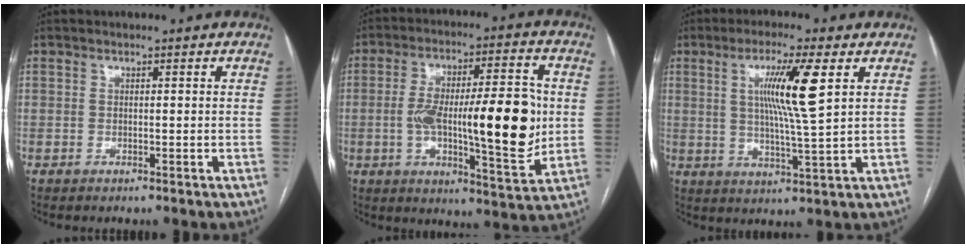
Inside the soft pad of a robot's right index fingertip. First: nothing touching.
{"total": 19.3, "force": [-0.5, 4.6, 18.8], "torque": [-0.301, 0.011, 0.000]}
{"total": 9.8, "force": [3.0, -0.5, 9.3], "torque": [-0.167, -0.004, 0.053]}